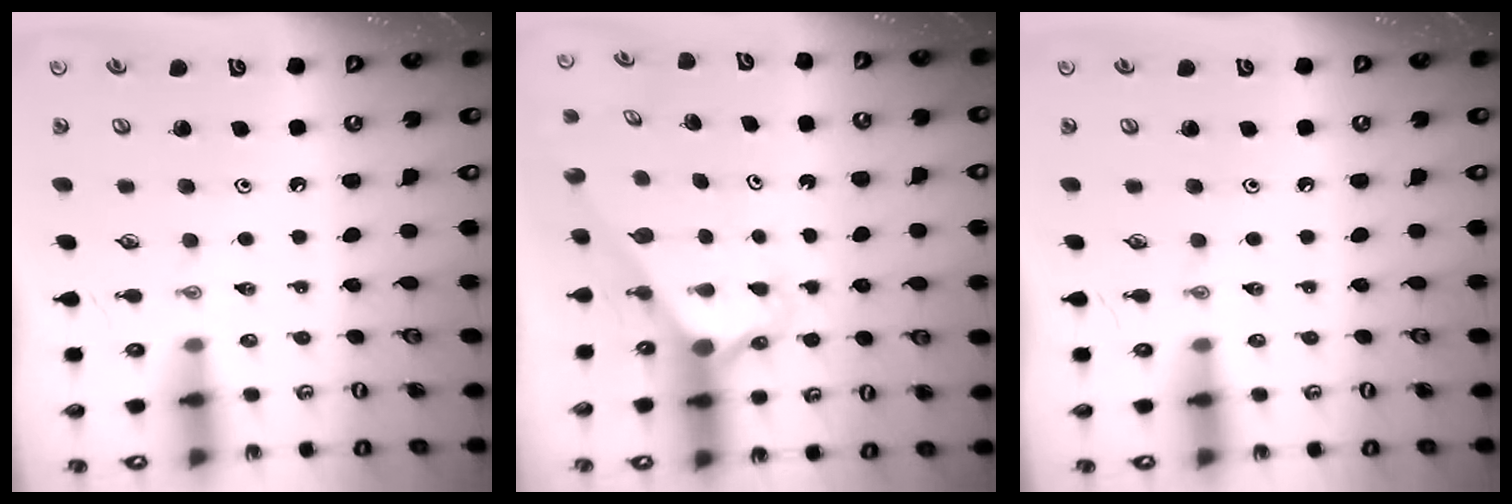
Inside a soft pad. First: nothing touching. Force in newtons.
{"total": 2.6, "press": 2.6, "slide": 0.2}
{"total": 0.0}